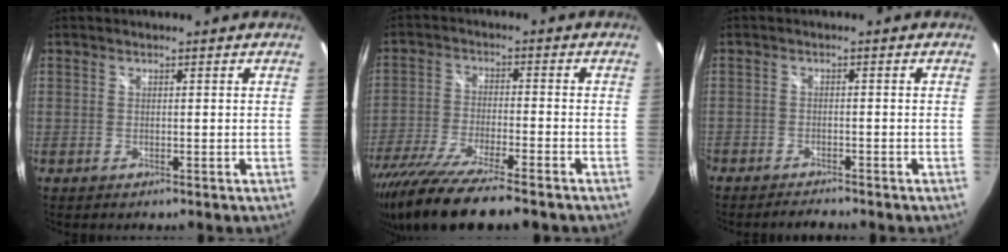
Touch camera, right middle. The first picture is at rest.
{"total": 17.7, "force": [-14.3, 2.3, 10.2], "torque": [-0.213, -0.051, -0.250]}
{"total": 3.3, "force": [-3.1, 0.5, 0.8], "torque": [-0.031, -0.006, -0.052]}